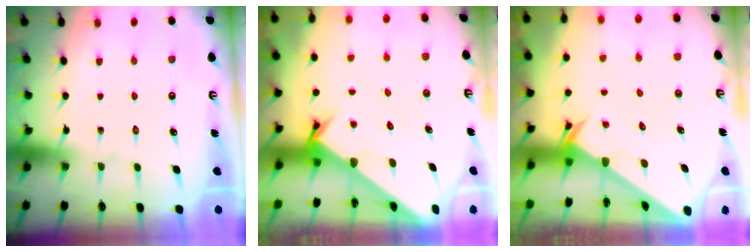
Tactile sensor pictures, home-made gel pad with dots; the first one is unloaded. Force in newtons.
{"total": 2.1, "press": 2.1, "slide": 0.2}
{"total": 1.6, "press": 1.6, "slide": 0.1}